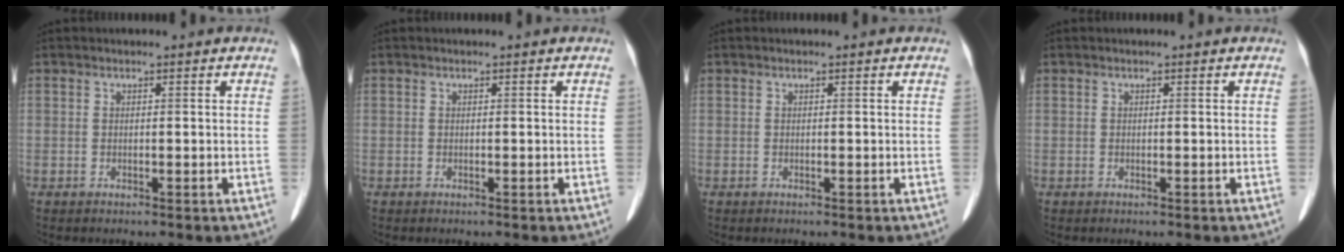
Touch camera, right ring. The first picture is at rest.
{"total": 0.0}
{"total": 0.0}
{"total": 0.0}